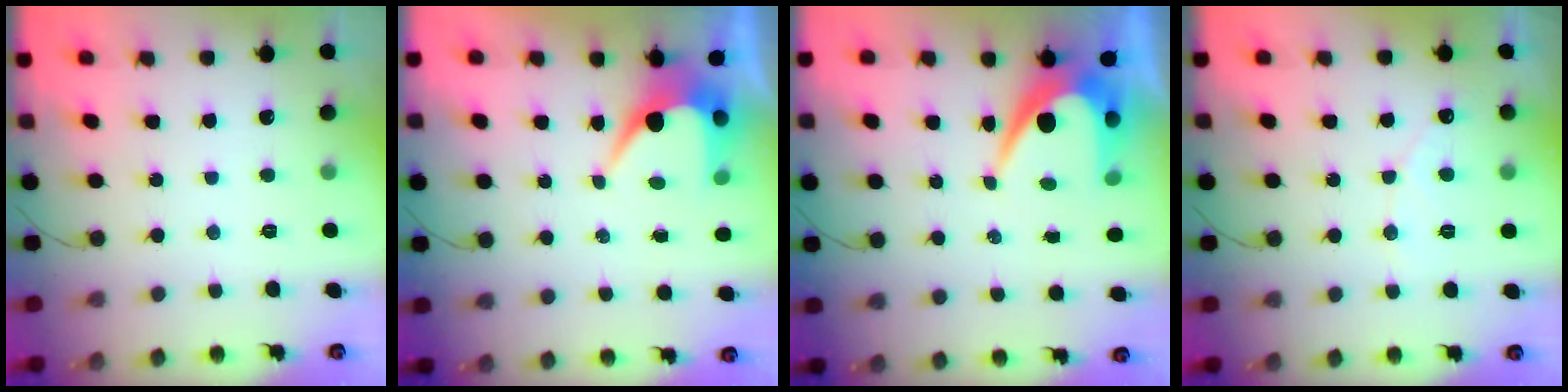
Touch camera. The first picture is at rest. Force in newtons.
{"total": 6.3, "press": 6.3, "slide": 0.3}
{"total": 8.8, "press": 8.8, "slide": 0.6}
{"total": 4.2, "press": 4.2, "slide": 0.3}